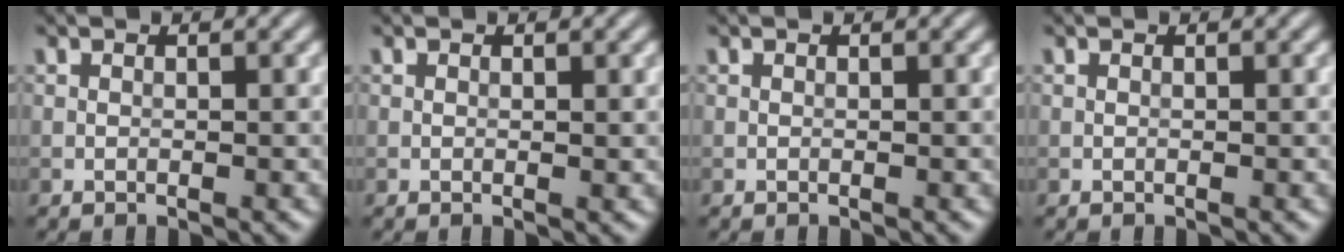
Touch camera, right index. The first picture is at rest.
{"total": 0.0}
{"total": 0.0}
{"total": 0.0}